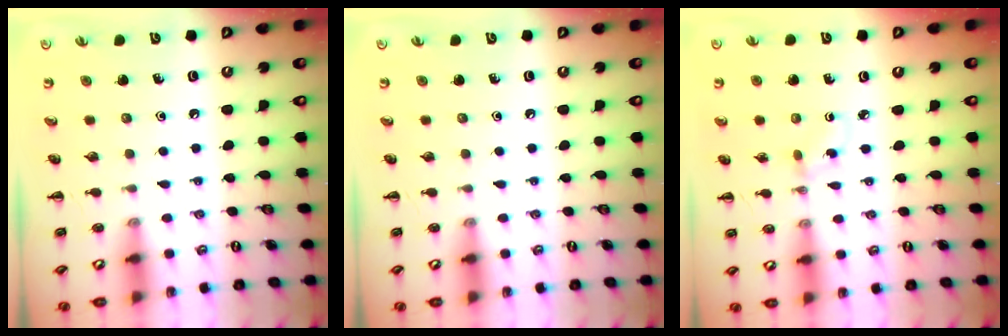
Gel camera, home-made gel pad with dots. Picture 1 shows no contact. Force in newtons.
{"total": 0.0}
{"total": 1.5, "press": 1.3, "slide": 0.8}